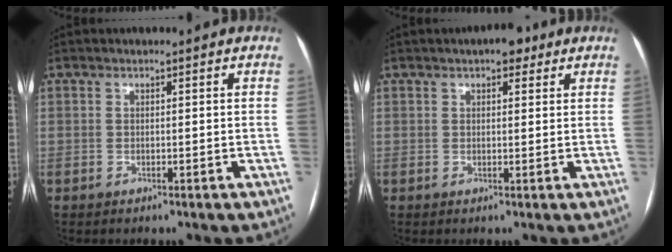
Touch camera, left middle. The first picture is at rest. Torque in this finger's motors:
{"motor_torque": [0.02, -0.09, -0.01, 0.04]}